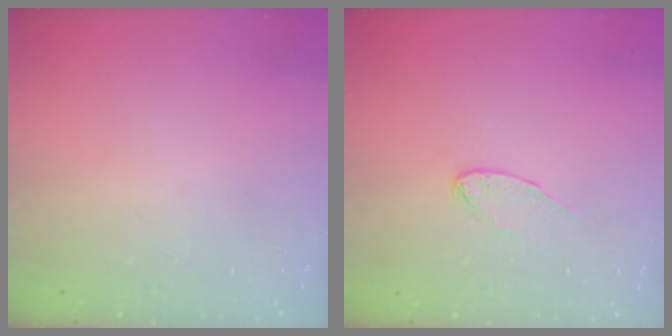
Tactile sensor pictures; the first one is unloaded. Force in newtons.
{"total": 5.2, "press": 5.2, "slide": 0.4}